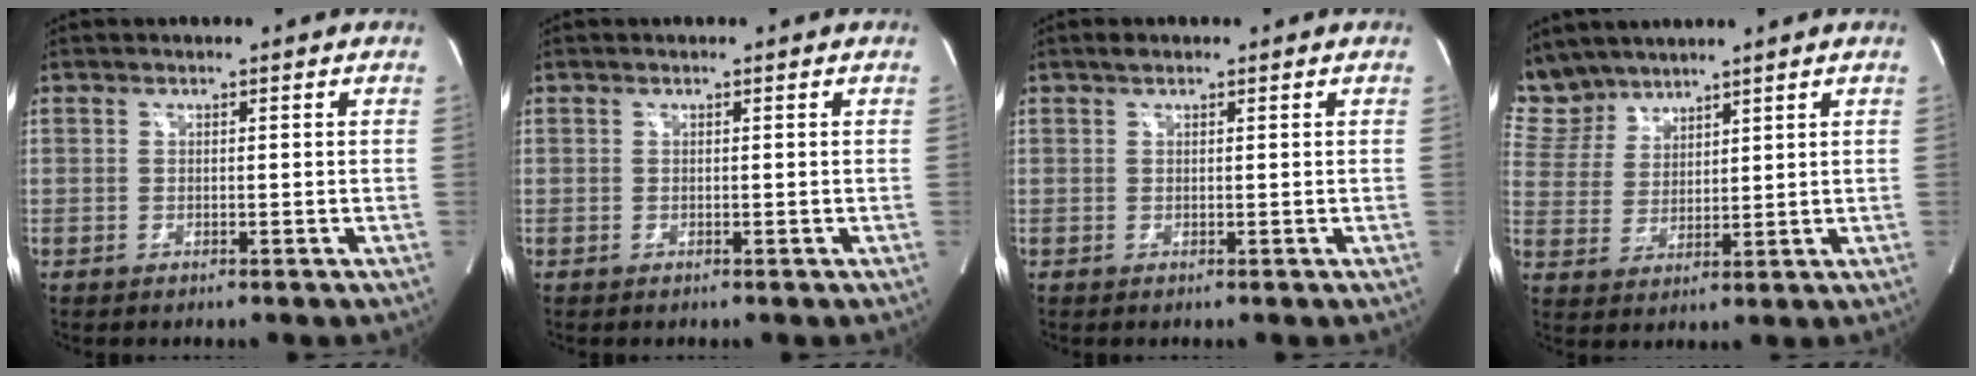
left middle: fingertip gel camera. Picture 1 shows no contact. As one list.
[{"total": 0.0}, {"total": 1.1, "force": [0.8, 0.4, 0.6], "torque": [-0.016, 0.009, 0.014]}, {"total": 7.0, "force": [6.6, 2.4, 0.1], "torque": [-0.013, 0.011, 0.149]}]